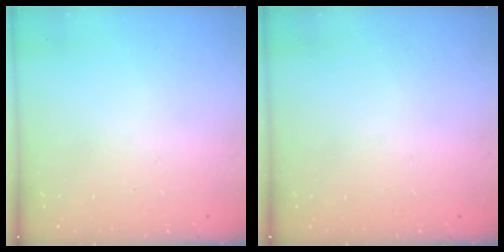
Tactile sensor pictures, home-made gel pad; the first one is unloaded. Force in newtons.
{"total": 0.0}